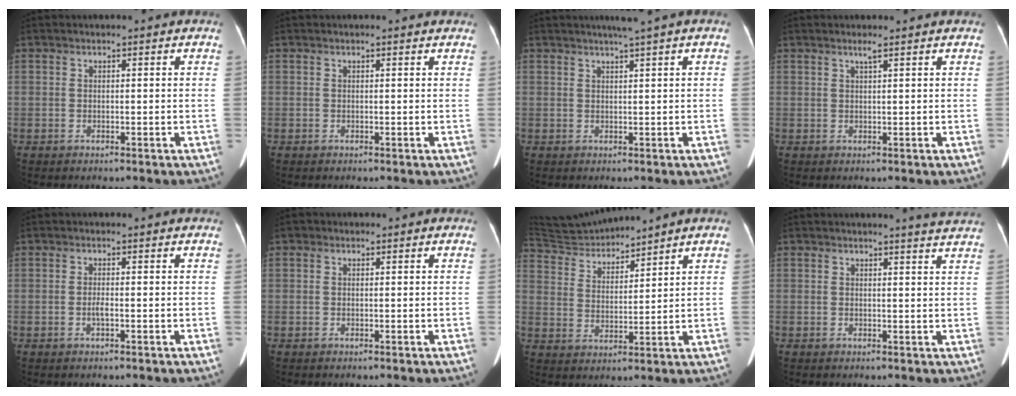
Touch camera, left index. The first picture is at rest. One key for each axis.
{"total": 1.3, "fx": 1.3, "fy": 0.3, "fz": 0.1, "tx": -0.011, "ty": 0.015, "tz": 0.011}
{"total": 2.7, "fx": 2.0, "fy": -0.7, "fz": 1.7, "tx": -0.027, "ty": 0.002, "tz": 0.036}
{"total": 1.4, "fx": 1.1, "fy": -0.3, "fz": 0.8, "tx": -0.018, "ty": 0.007, "tz": 0.022}
{"total": 0.9, "fx": -0.3, "fy": 0.0, "fz": 0.8, "tx": -0.016, "ty": 0.000, "tz": -0.007}
{"total": 0.6, "fx": 0.3, "fy": 0.6, "fz": 0.1, "tx": -0.002, "ty": 0.004, "tz": 0.003}
{"total": 8.2, "fx": 8.2, "fy": -0.6, "fz": 0.8, "tx": -0.032, "ty": 0.020, "tz": 0.171}
{"total": 5.2, "fx": 5.0, "fy": -0.5, "fz": 1.5, "tx": -0.021, "ty": -0.008, "tz": 0.037}